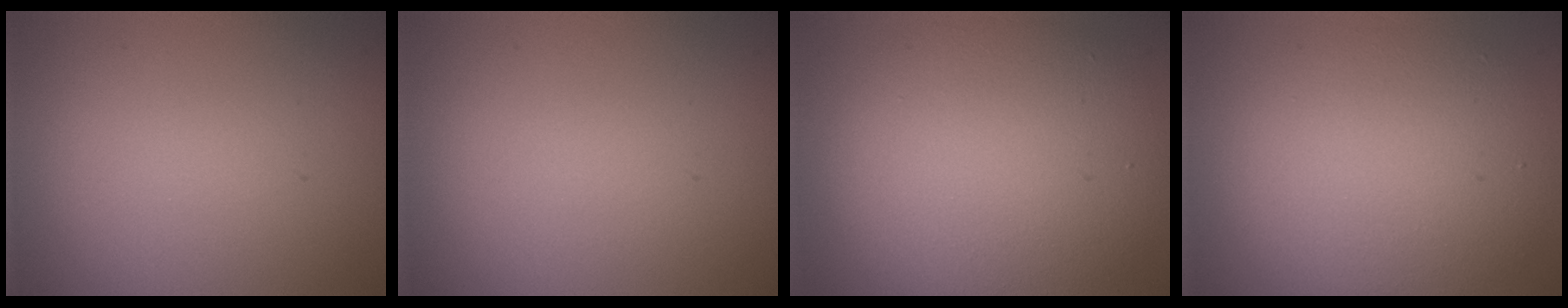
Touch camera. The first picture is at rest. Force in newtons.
{"total": 0.0}
{"total": 8.8, "press": 8.8, "slide": 0.8}
{"total": 6.6, "press": 6.5, "slide": 0.7}